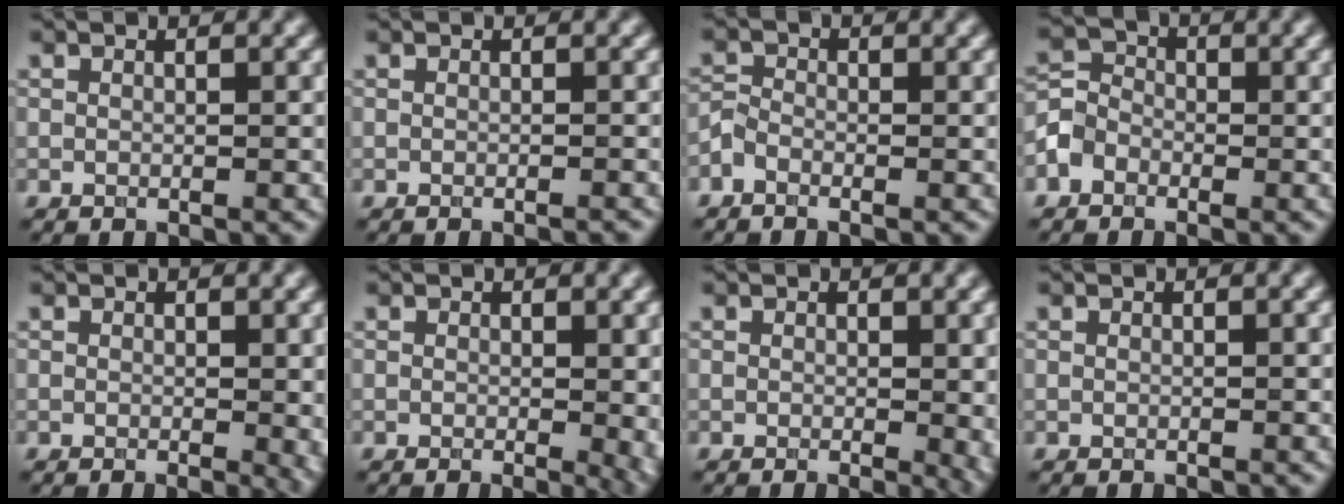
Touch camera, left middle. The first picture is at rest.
{"total": 0.7, "force": [-0.5, 0.1, 0.5], "torque": [-0.001, -0.001, -0.014]}
{"total": 1.4, "force": [-1.0, 0.9, 0.6], "torque": [-0.011, 0.003, -0.030]}
{"total": 2.7, "force": [-1.5, 2.1, 0.8], "torque": [-0.017, 0.007, -0.040]}
{"total": 2.2, "force": [-0.3, 0.7, 2.0], "torque": [-0.022, -0.007, -0.003]}
{"total": 3.2, "force": [-0.4, 1.2, 2.9], "torque": [-0.029, -0.008, -0.003]}
{"total": 2.6, "force": [-0.3, 1.0, 2.4], "torque": [-0.024, -0.006, -0.004]}
{"total": 0.0}